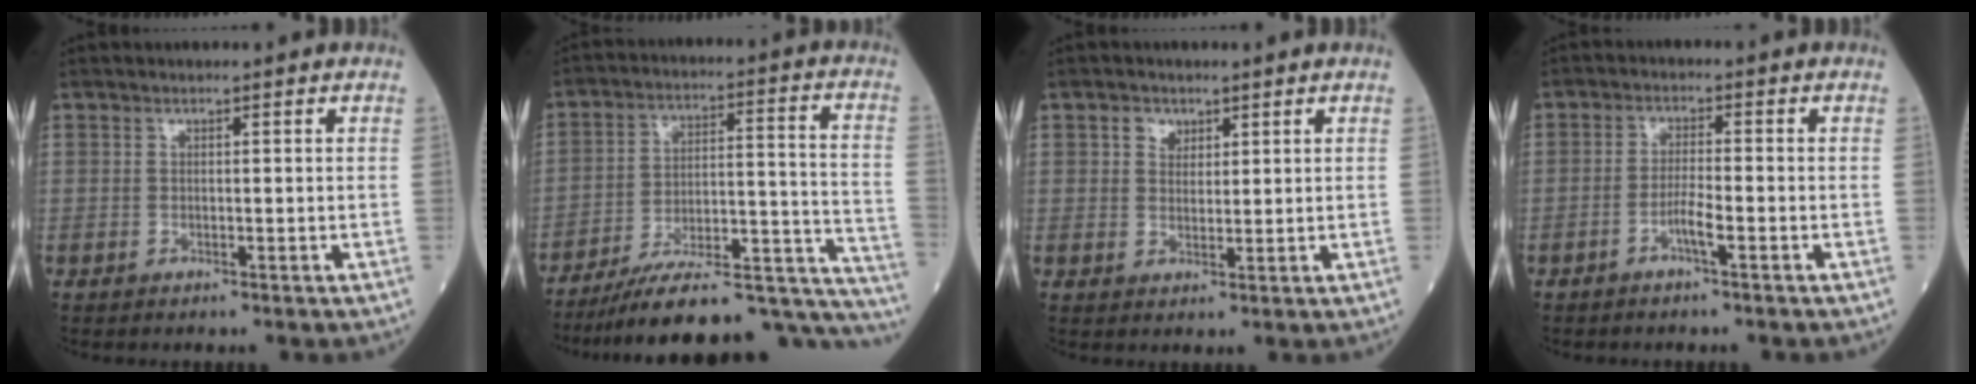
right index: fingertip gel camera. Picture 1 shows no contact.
{"total": 27.0, "force": [-24.3, 3.7, 11.3], "torque": [-0.088, 0.032, -0.342]}
{"total": 2.4, "force": [1.3, 1.8, 0.9], "torque": [-0.017, 0.003, 0.021]}
{"total": 2.9, "force": [-1.6, 0.0, 2.5], "torque": [-0.049, 0.000, -0.032]}